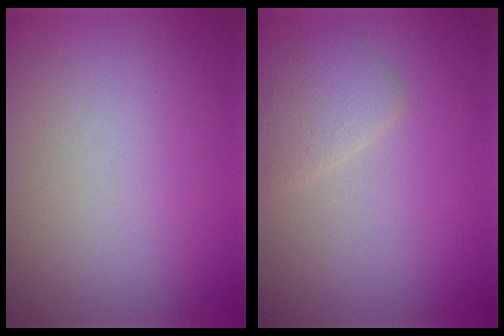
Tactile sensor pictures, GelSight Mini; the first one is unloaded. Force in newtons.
{"total": 2.5, "press": 2.5, "slide": 0.2}